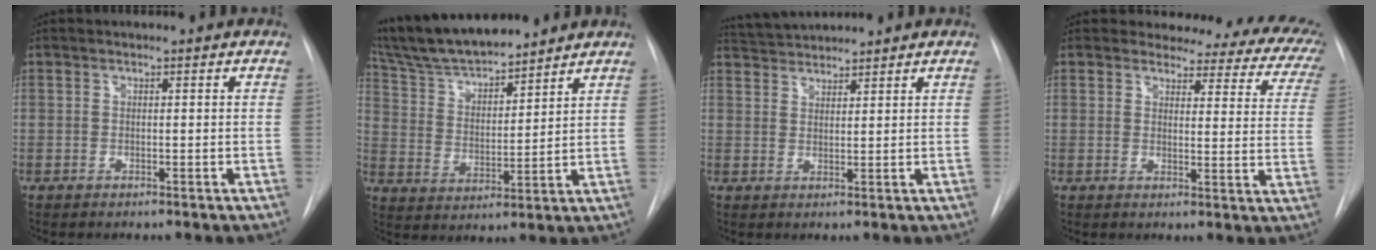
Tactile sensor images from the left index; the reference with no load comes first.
{"total": 14.2, "force": [12.9, 2.1, 5.5], "torque": [-0.104, 0.019, 0.236]}
{"total": 4.3, "force": [4.3, 0.0, 0.2], "torque": [-0.011, 0.025, 0.082]}
{"total": 15.5, "force": [13.7, 5.3, 4.8], "torque": [-0.024, -0.047, 0.119]}